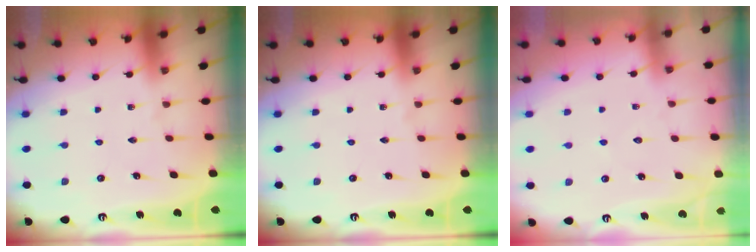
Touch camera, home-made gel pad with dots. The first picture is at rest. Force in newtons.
{"total": 0.0}
{"total": 4.6, "press": 4.5, "slide": 0.6}